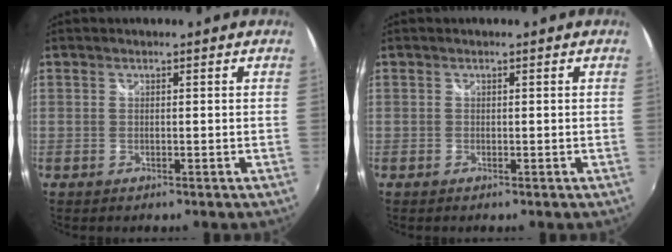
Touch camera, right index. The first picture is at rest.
{"total": 0.0}